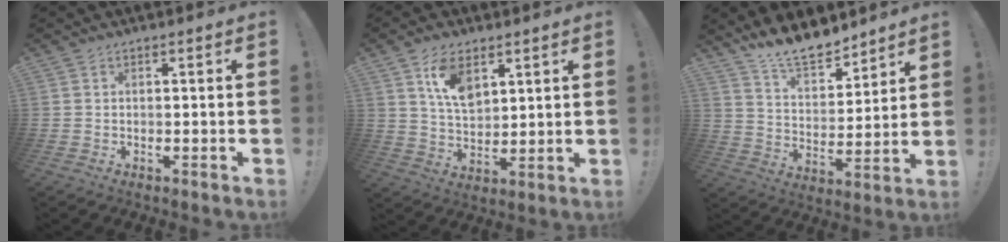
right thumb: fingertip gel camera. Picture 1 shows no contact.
{"total": 10.6, "force": [5.8, 6.1, 6.5], "torque": [-0.107, -0.022, 0.108]}
{"total": 12.5, "force": [11.0, 4.4, 4.1], "torque": [-0.074, -0.086, 0.205]}